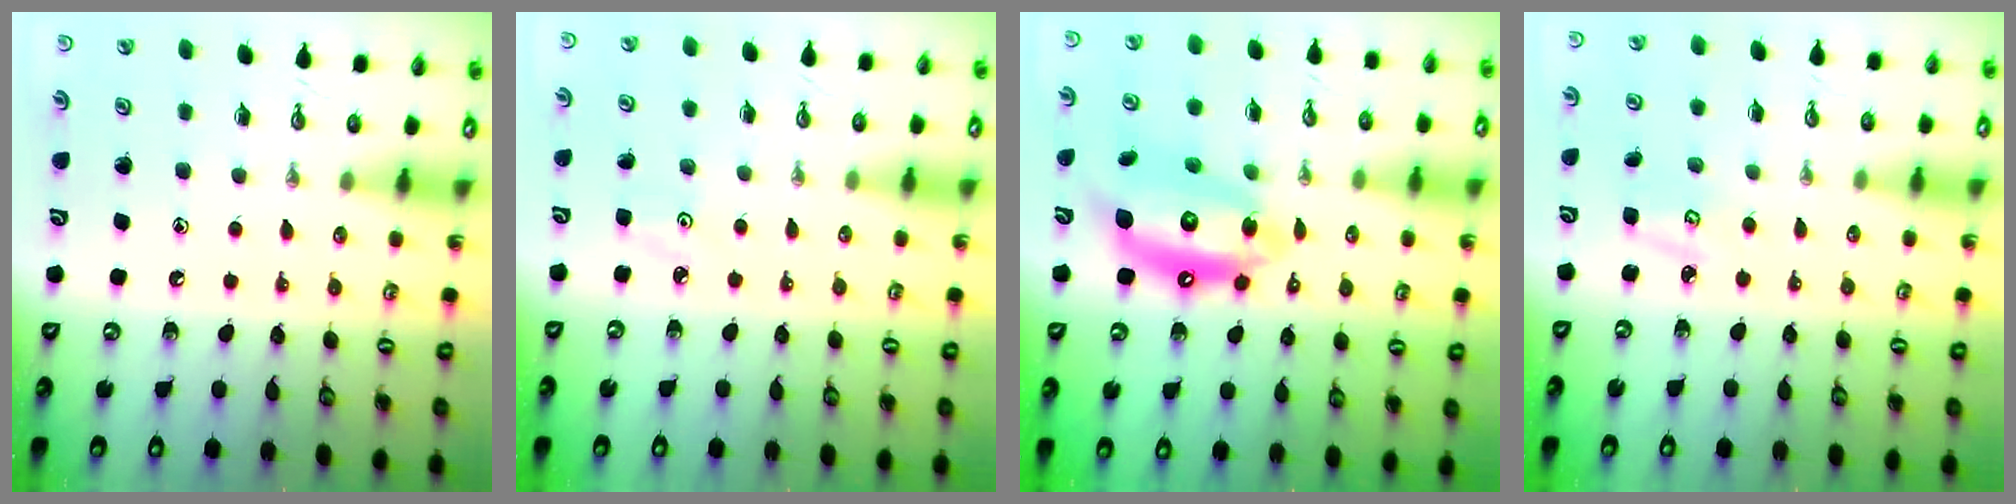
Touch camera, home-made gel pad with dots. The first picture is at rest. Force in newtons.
{"total": 2.1, "press": 2.1, "slide": 0.3}
{"total": 16.0, "press": 15.9, "slide": 1.9}
{"total": 3.2, "press": 3.2, "slide": 0.4}